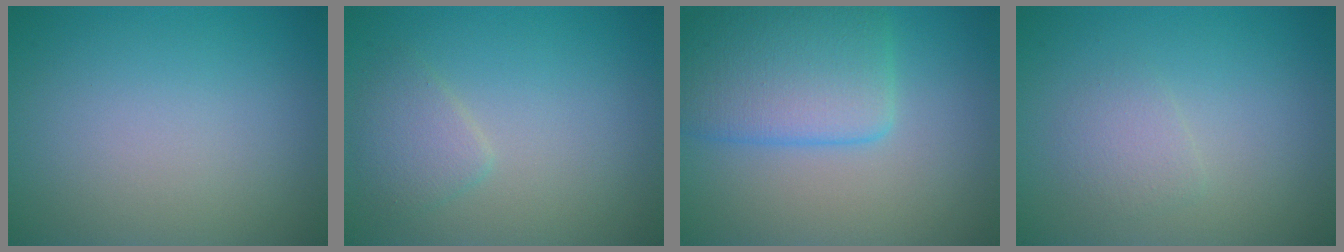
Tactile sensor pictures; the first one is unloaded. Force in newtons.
{"total": 2.0, "press": 2.0, "slide": 0.1}
{"total": 5.9, "press": 5.9, "slide": 0.2}
{"total": 1.4, "press": 1.4, "slide": 0.1}